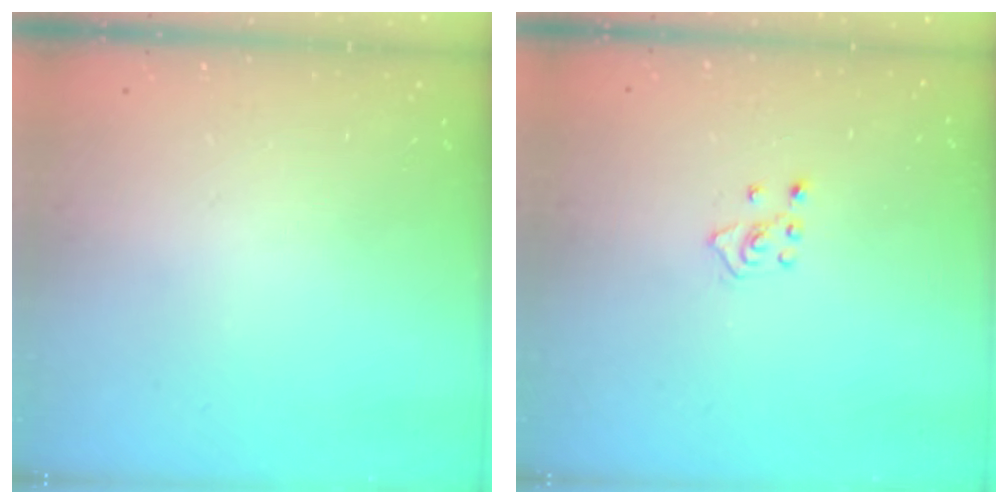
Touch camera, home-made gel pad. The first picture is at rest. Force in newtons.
{"total": 4.1, "press": 4.1, "slide": 0.5}